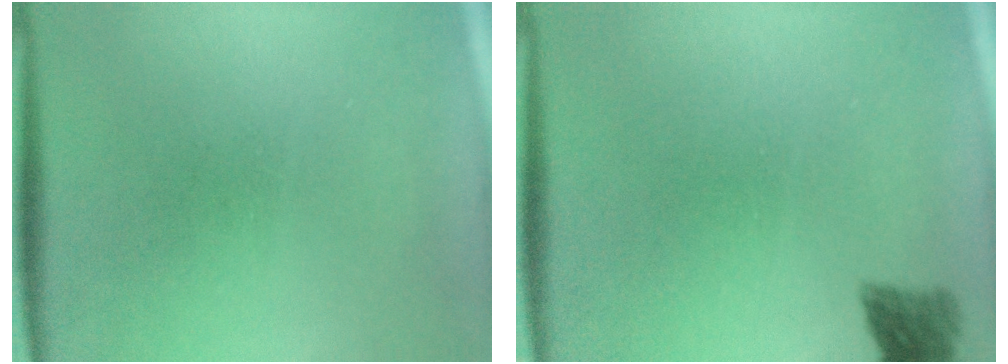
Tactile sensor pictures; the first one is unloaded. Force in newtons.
{"total": 2.8}